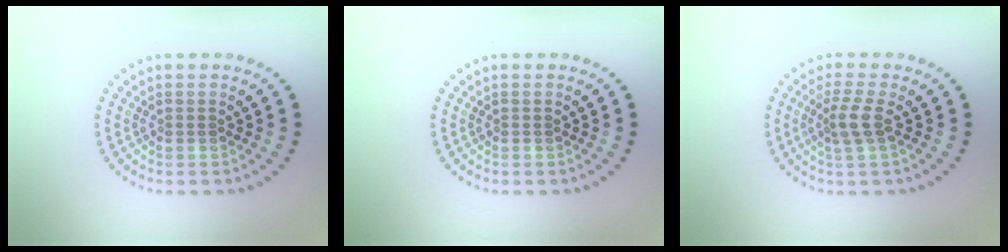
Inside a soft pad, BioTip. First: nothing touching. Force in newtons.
{"total": 0.0}
{"total": 2.5, "press": 1.9, "slide": 1.6}